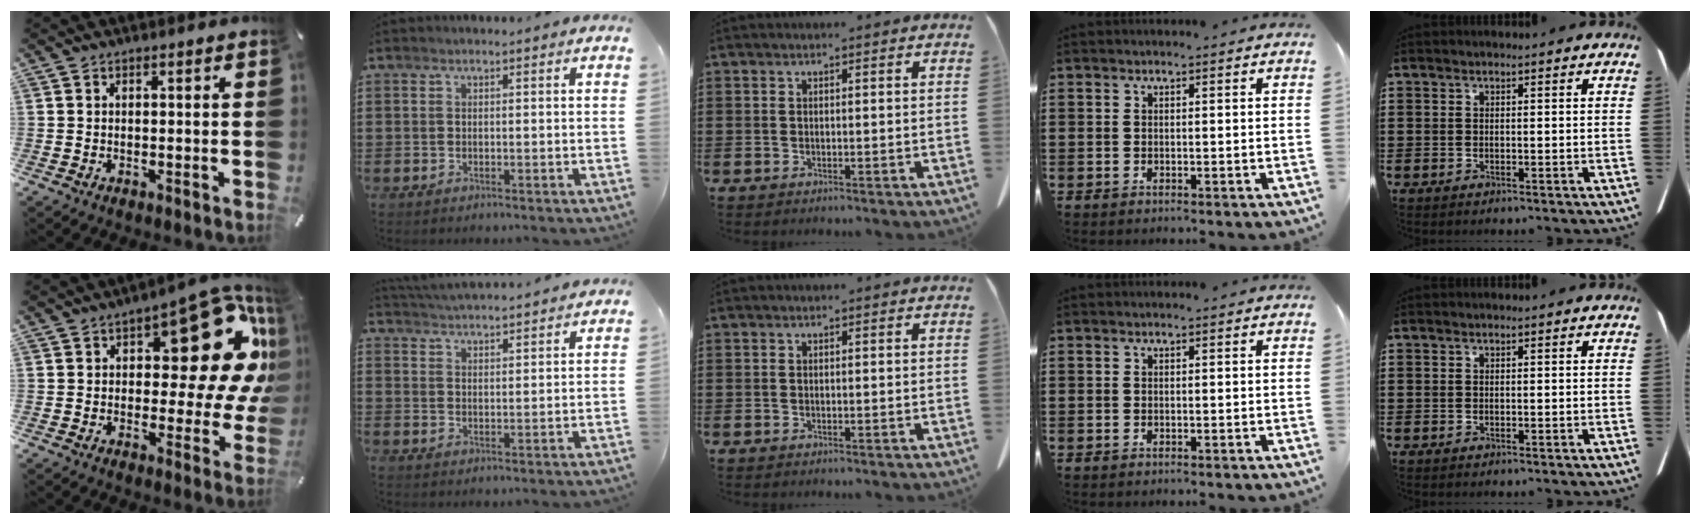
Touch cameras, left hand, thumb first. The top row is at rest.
{"thumb": {"total": 24.1, "force": [8.5, 11.9, 19.2], "torque": [-0.227, -0.060, 0.144]}, "index": {"total": 3.8, "force": [3.8, -0.2, 0.0], "torque": [-0.014, -0.020, 0.067]}}